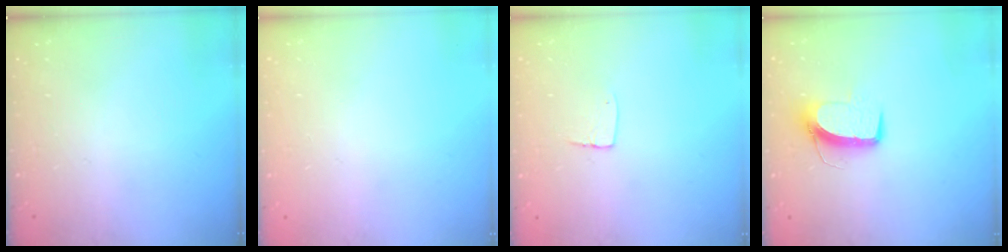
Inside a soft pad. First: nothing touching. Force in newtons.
{"total": 0.0}
{"total": 5.3, "press": 5.3, "slide": 0.4}
{"total": 10.2, "press": 10.2, "slide": 0.5}